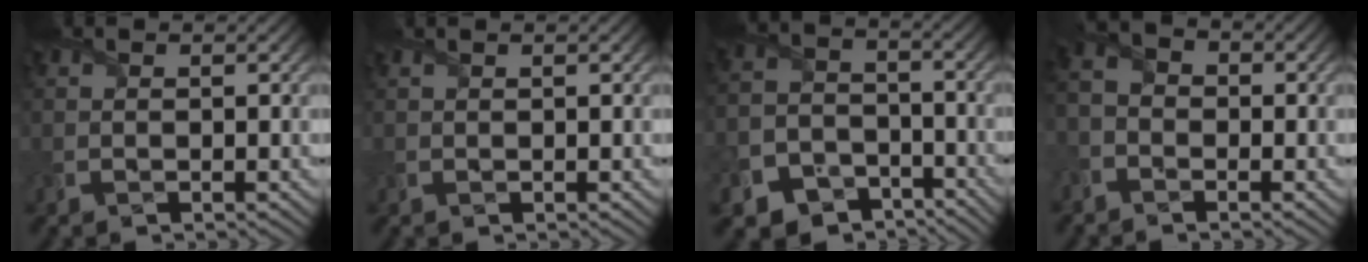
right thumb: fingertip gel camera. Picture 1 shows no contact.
{"total": 0.7, "force": [0.5, 0.0, 0.5], "torque": [-0.014, 0.003, 0.014]}
{"total": 10.1, "force": [-7.0, 6.7, 3.1], "torque": [-0.087, -0.032, -0.124]}
{"total": 3.8, "force": [-2.5, 2.4, 1.6], "torque": [-0.040, 0.000, -0.057]}